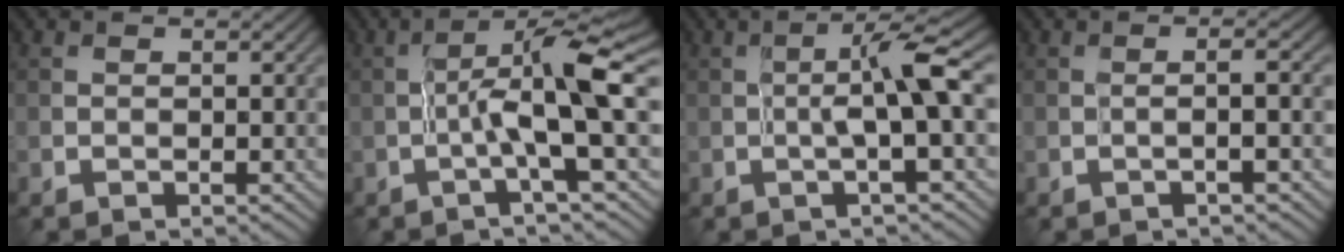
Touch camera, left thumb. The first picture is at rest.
{"total": 8.2, "force": [-0.6, 0.8, 8.1], "torque": [-0.141, 0.020, -0.022]}
{"total": 5.6, "force": [-0.2, 0.3, 5.6], "torque": [-0.103, 0.014, -0.009]}
{"total": 2.3, "force": [-0.3, 0.3, 2.2], "torque": [-0.033, 0.009, -0.017]}